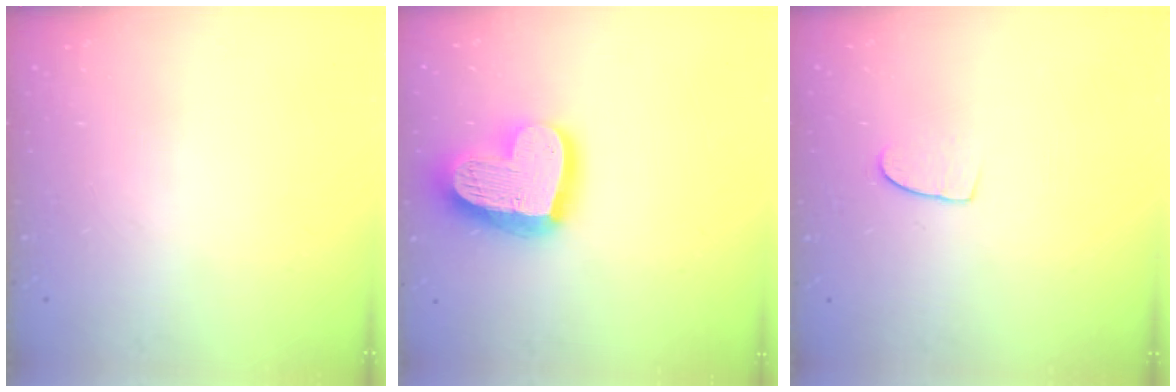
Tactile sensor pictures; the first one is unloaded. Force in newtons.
{"total": 21.7, "press": 21.6, "slide": 2.0}
{"total": 6.1, "press": 6.1, "slide": 0.4}